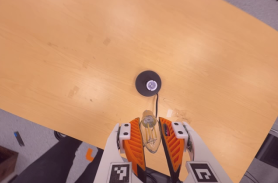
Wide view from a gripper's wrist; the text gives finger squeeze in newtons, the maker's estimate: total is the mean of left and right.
{"total": 13.6, "left": 14.3, "right": 12.8}